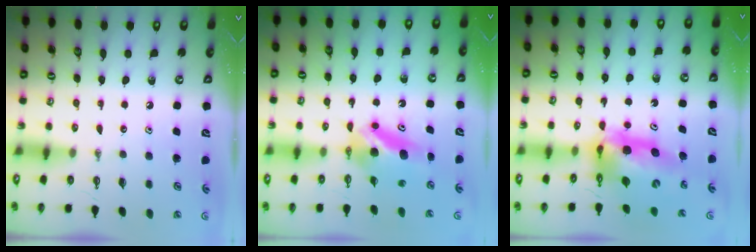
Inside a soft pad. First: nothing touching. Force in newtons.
{"total": 6.1, "press": 6.0, "slide": 0.9}
{"total": 12.2, "press": 12.2, "slide": 1.1}